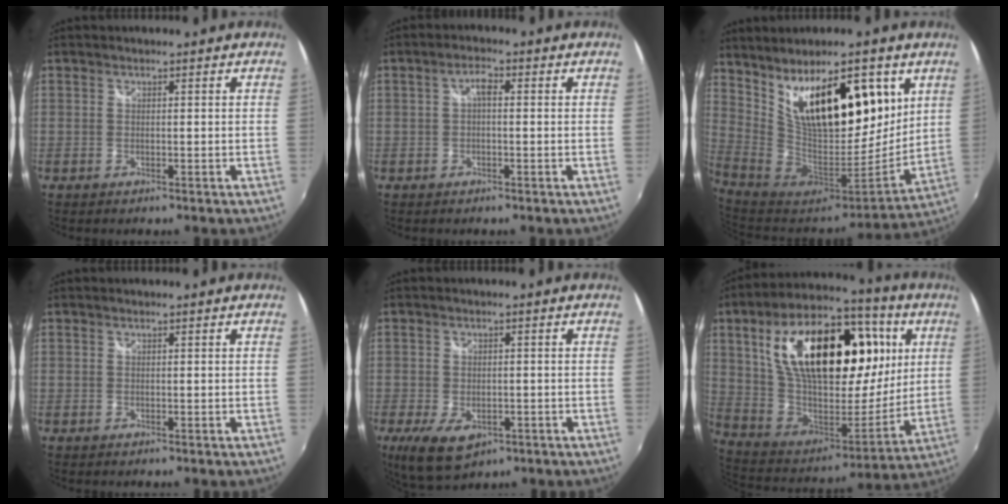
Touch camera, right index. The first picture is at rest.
{"total": 2.3, "force": [0.0, 1.0, 2.1], "torque": [-0.041, 0.009, -0.002]}
{"total": 20.7, "force": [8.8, 8.9, 16.5], "torque": [-0.276, -0.003, 0.161]}
{"total": 0.0}
{"total": 8.8, "force": [-4.3, 4.9, 5.9], "torque": [-0.132, -0.031, -0.069]}
{"total": 32.7, "force": [9.3, 17.0, 26.4], "torque": [-0.499, 0.036, 0.161]}